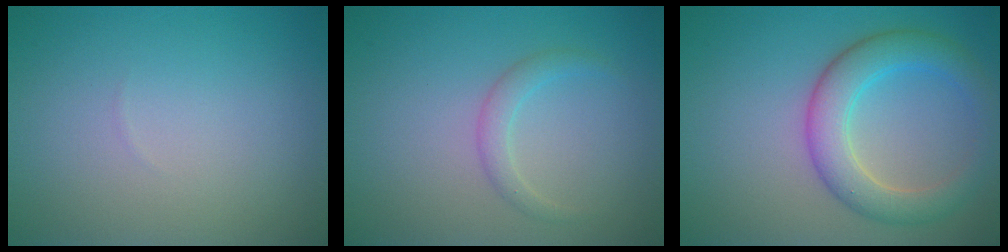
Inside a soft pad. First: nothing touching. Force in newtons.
{"total": 1.5, "press": 1.5, "slide": 0.1}
{"total": 5.1, "press": 5.1, "slide": 0.0}